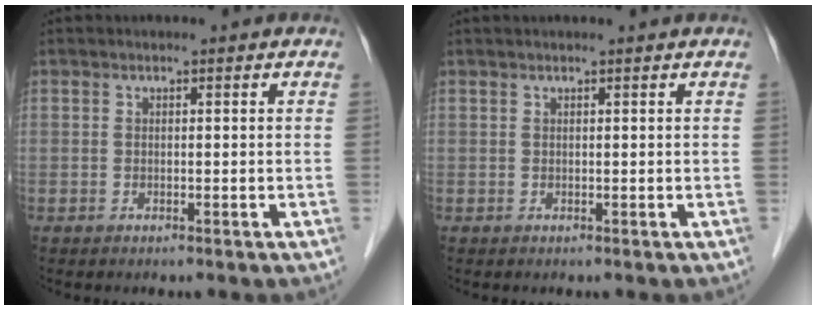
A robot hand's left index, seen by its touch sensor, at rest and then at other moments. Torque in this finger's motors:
{"motor_torque": [0.50, -0.50, 0.06, -0.01]}